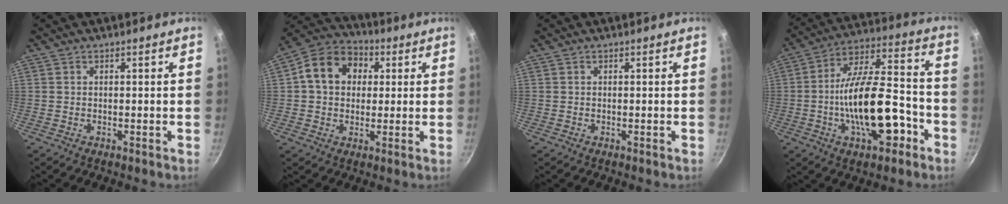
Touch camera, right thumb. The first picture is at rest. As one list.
[{"total": 12.1, "force": [2.4, 9.8, 6.8], "torque": [-0.084, 0.020, 0.019]}, {"total": 0.0}, {"total": 19.1, "force": [-6.2, 8.3, 16.0], "torque": [-0.240, 0.052, -0.104]}]